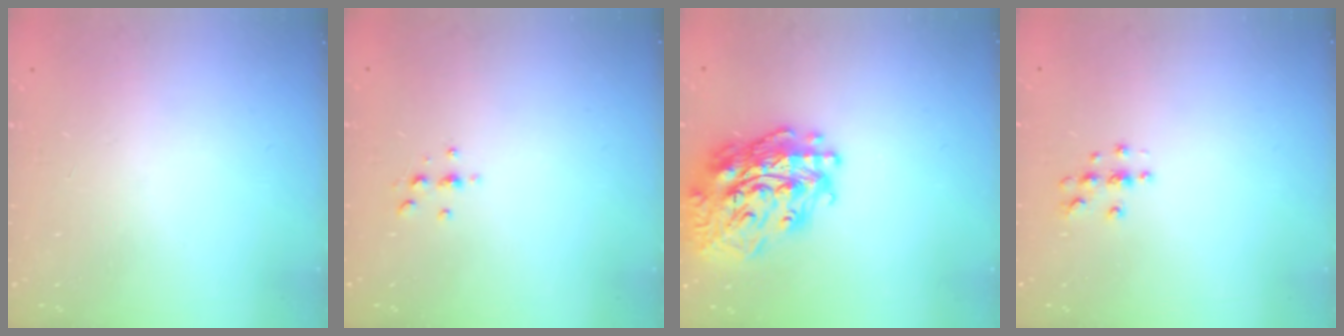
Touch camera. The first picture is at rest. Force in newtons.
{"total": 3.1, "press": 3.1, "slide": 0.5}
{"total": 23.0, "press": 22.8, "slide": 2.4}
{"total": 4.2, "press": 4.2, "slide": 0.5}